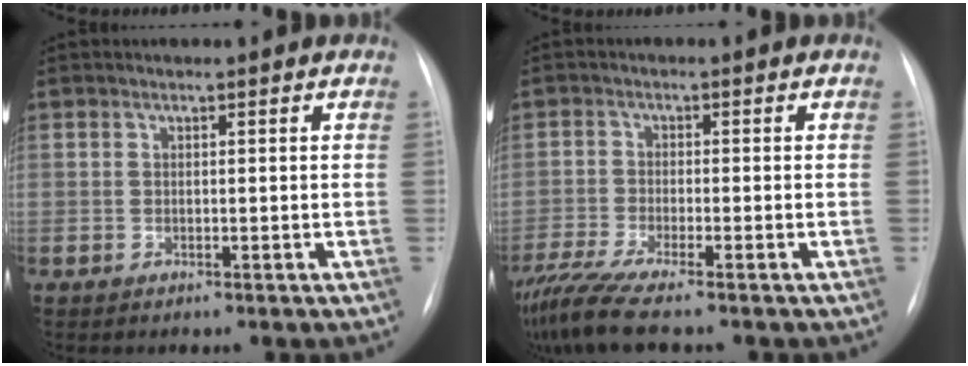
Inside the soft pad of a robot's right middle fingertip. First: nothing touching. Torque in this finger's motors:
{"motor_torque": [1.13, -1.01, 0.13, 0.11]}